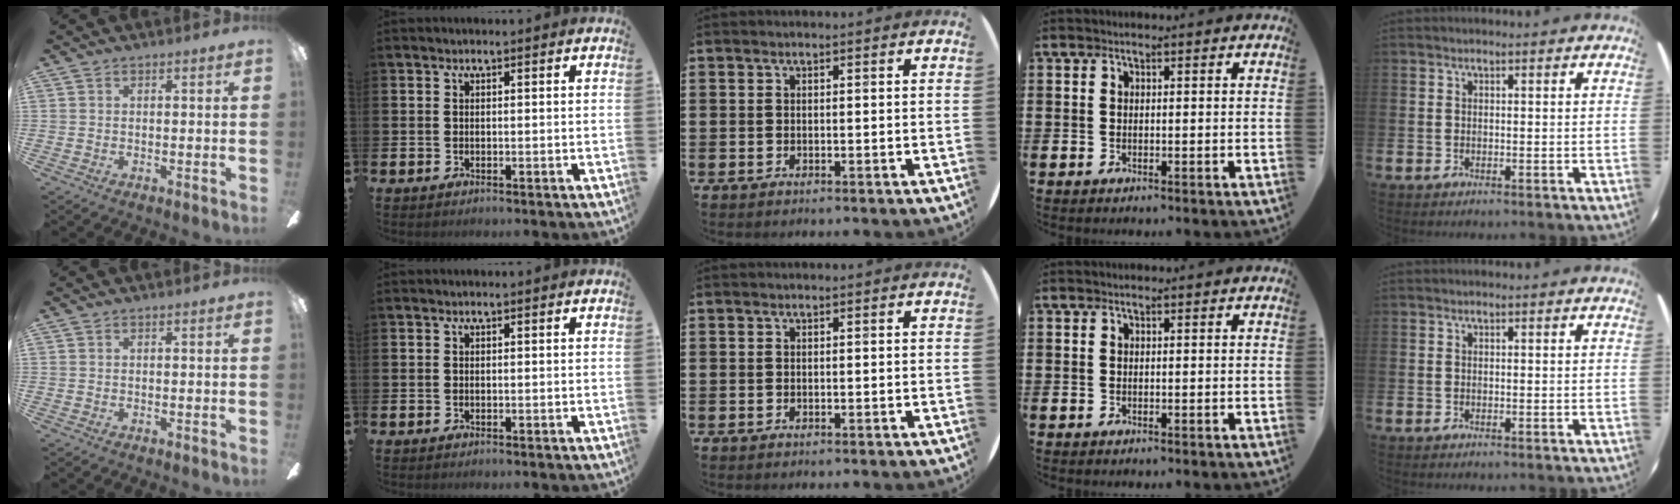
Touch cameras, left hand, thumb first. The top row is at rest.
{}